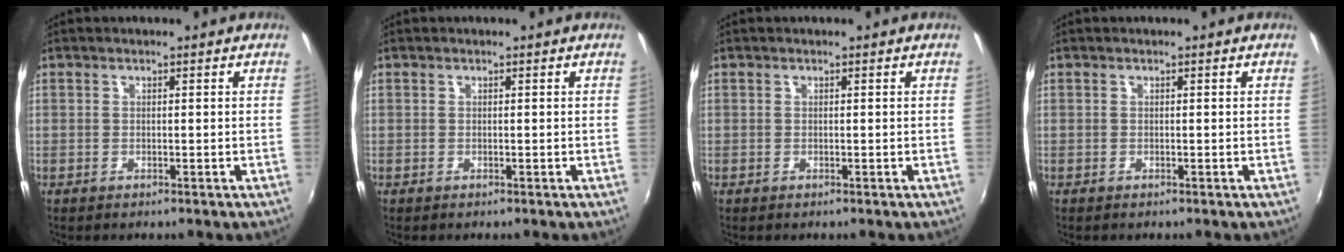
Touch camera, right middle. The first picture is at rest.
{"total": 0.0}
{"total": 0.0}
{"total": 0.0}